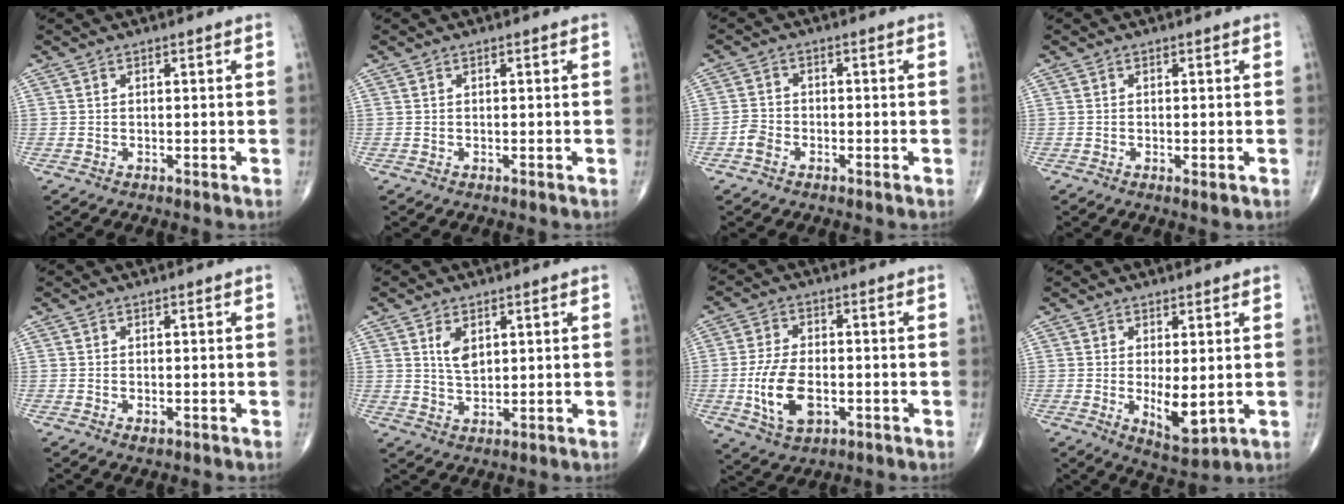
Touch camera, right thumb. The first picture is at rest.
{"total": 0.0}
{"total": 2.9, "force": [-1.5, 2.1, 1.3], "torque": [-0.018, 0.011, -0.033]}
{"total": 1.4, "force": [-0.5, 0.4, 1.3], "torque": [-0.022, -0.005, -0.006]}
{"total": 1.0, "force": [-0.3, 0.6, 0.7], "torque": [-0.011, -0.002, -0.003]}
{"total": 4.5, "force": [1.8, 2.6, 3.3], "torque": [-0.051, -0.013, 0.037]}
{"total": 10.7, "force": [-2.3, 6.1, 8.4], "torque": [-0.159, 0.001, -0.037]}
{"total": 6.6, "force": [-0.4, 2.8, 6.0], "torque": [-0.085, -0.020, 0.004]}